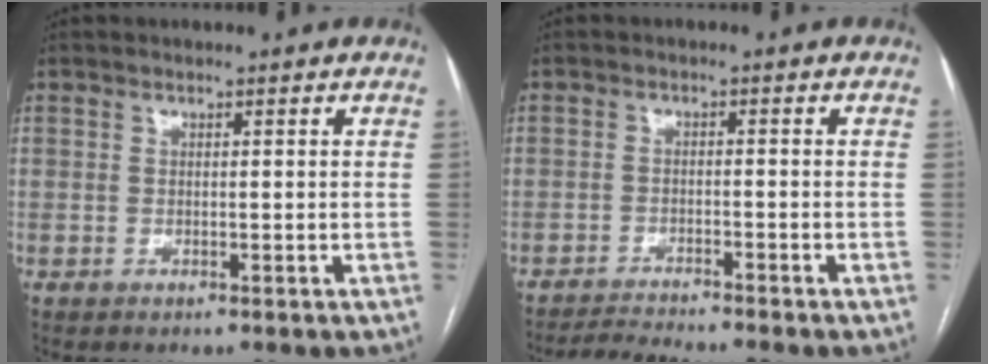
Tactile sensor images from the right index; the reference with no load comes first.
{"total": 5.2, "force": [-4.8, -1.4, 1.4], "torque": [-0.024, -0.018, -0.082]}